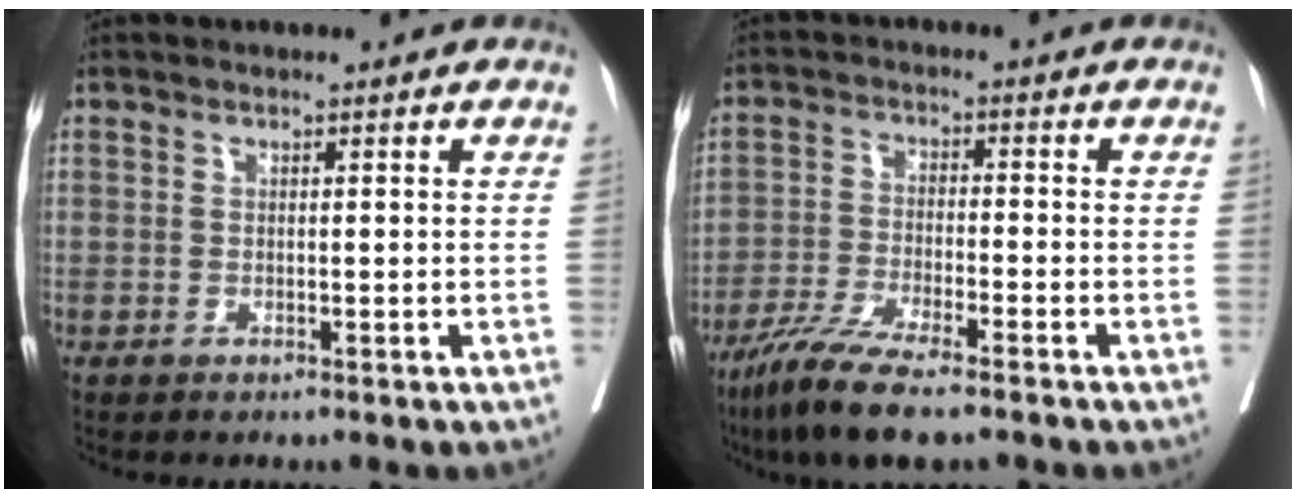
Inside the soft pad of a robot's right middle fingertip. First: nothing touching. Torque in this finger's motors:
{"motor_torque": [0.94, -0.81, 0.26, 0.12]}